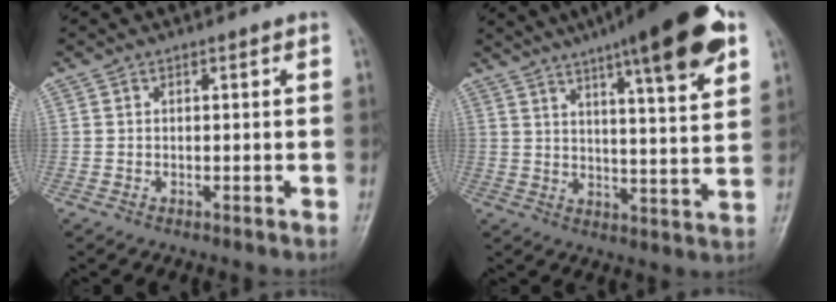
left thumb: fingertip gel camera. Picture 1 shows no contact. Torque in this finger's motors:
{"motor_torque": [2.57, 1.97, 1.54, -1.23, 0.35]}